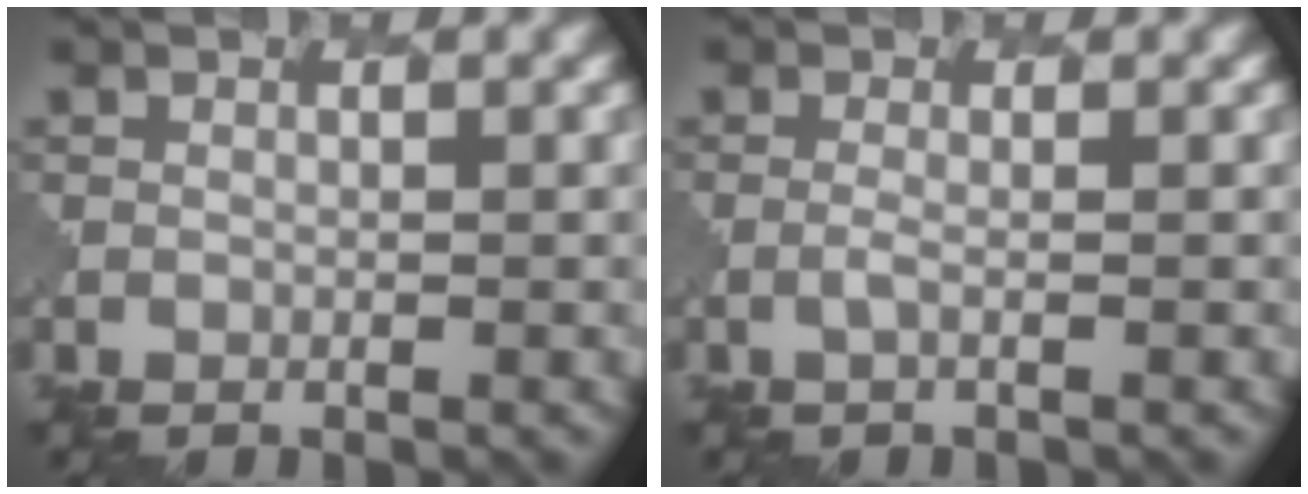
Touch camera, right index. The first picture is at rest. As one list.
[{"total": 0.9, "force": [0.0, 0.3, 0.9], "torque": [-0.013, 0.000, -0.006]}]